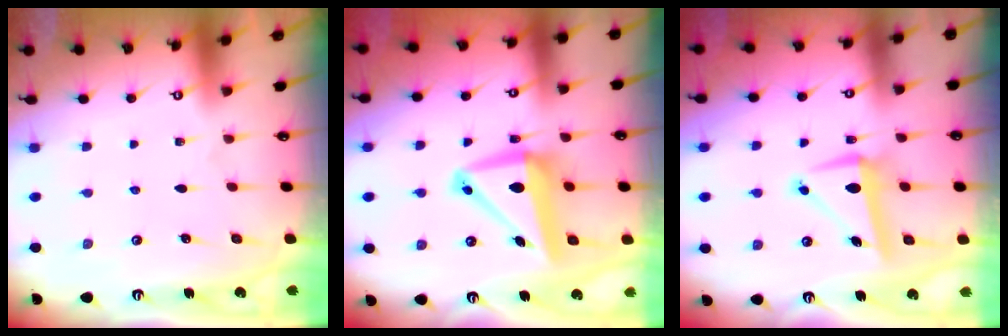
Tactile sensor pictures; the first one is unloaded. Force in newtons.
{"total": 11.5, "press": 11.2, "slide": 2.6}
{"total": 8.5, "press": 8.2, "slide": 2.2}